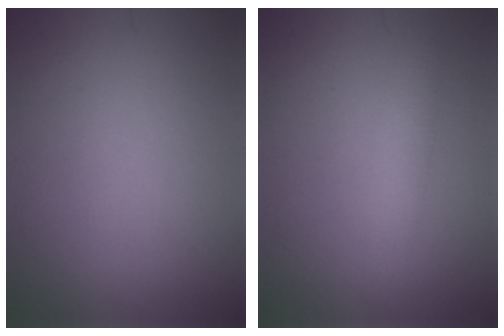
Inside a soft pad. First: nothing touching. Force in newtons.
{"total": 2.5, "press": 2.5, "slide": 0.1}